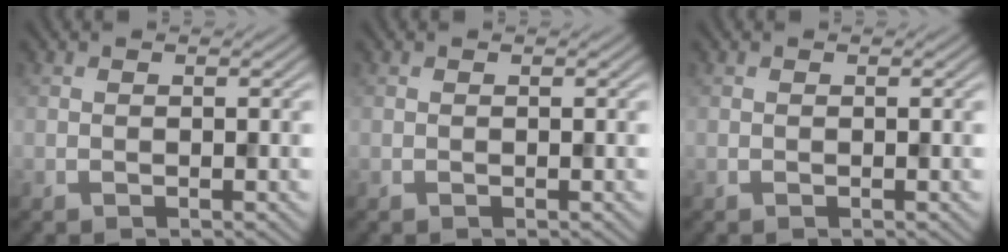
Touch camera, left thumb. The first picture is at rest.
{"total": 0.0}
{"total": 0.0}